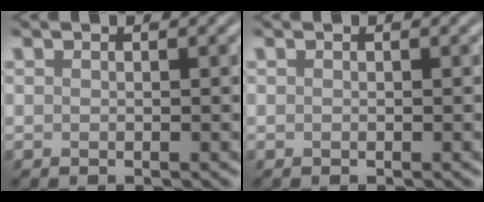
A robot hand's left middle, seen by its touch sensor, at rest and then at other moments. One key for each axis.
{"total": 0.0}